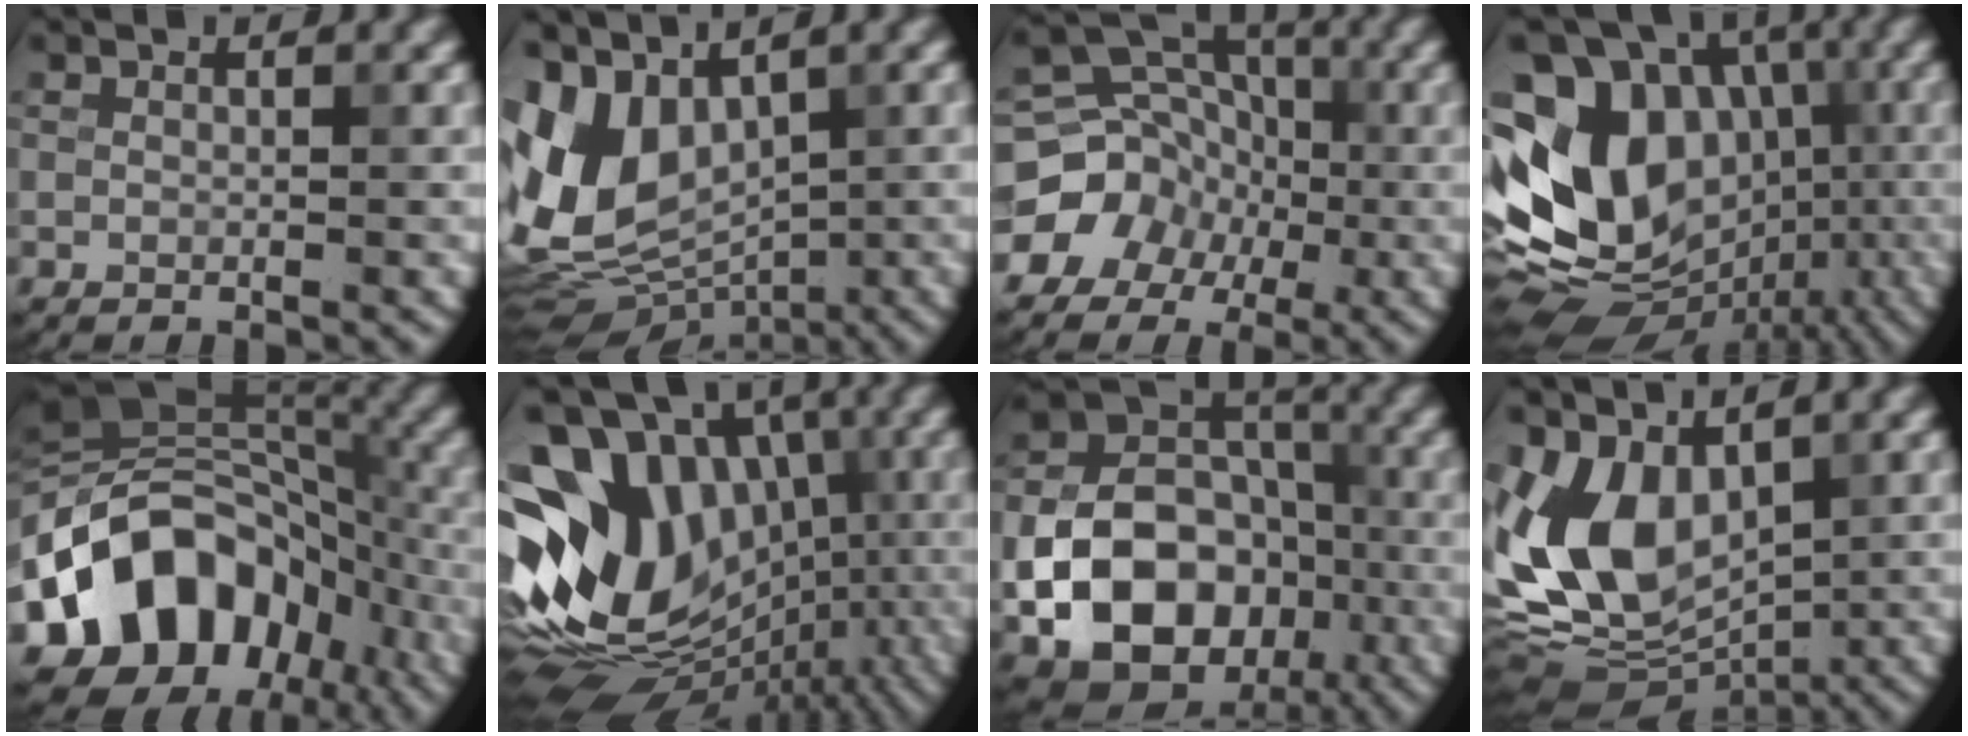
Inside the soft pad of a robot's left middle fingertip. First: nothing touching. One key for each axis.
{"total": 8.9, "fx": 1.3, "fy": 6.2, "fz": 6.2, "tx": -0.125, "ty": -0.007, "tz": 0.022}
{"total": 11.2, "fx": -3.6, "fy": 10.2, "fz": 3.0, "tx": -0.063, "ty": -0.012, "tz": -0.074}
{"total": 16.6, "fx": -0.5, "fy": 12.7, "fz": 10.7, "tx": -0.177, "ty": 0.010, "tz": 0.011}
{"total": 14.1, "fx": -5.7, "fy": 10.3, "fz": 7.8, "tx": -0.135, "ty": 0.011, "tz": -0.111}
{"total": 16.6, "fx": -0.2, "fy": 12.4, "fz": 11.0, "tx": -0.178, "ty": 0.016, "tz": 0.014}
{"total": 13.7, "fx": -4.5, "fy": 10.2, "fz": 7.9, "tx": -0.150, "ty": -0.025, "tz": -0.079}
{"total": 10.0, "fx": 0.4, "fy": 7.0, "fz": 7.2, "tx": -0.146, "ty": -0.016, "tz": 0.002}